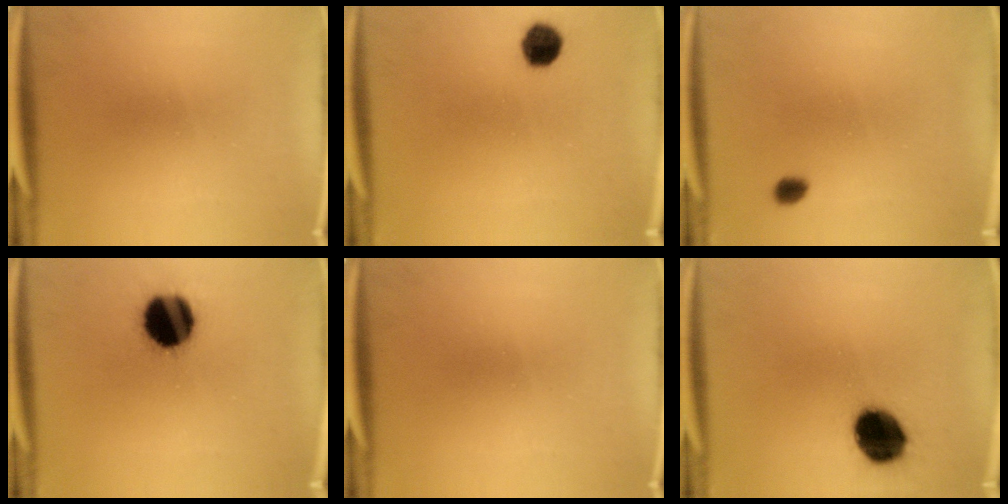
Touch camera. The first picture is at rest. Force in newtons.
{"total": 5.5}
{"total": 1.9}
{"total": 16.4}
{"total": 0.0}
{"total": 13.2}